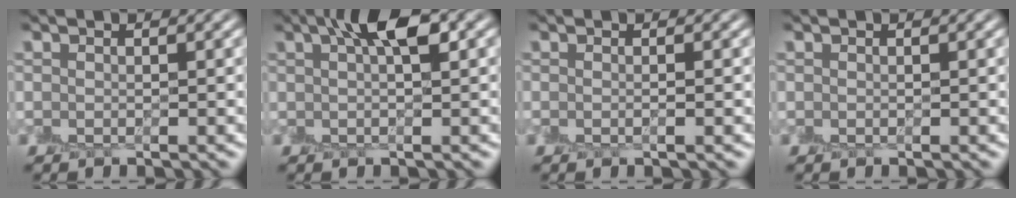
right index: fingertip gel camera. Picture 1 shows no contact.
{"total": 4.4, "force": [1.9, 1.0, 3.9], "torque": [-0.059, 0.009, 0.024]}
{"total": 0.7, "force": [-0.2, -0.1, 0.7], "torque": [-0.012, -0.002, -0.004]}
{"total": 0.0}